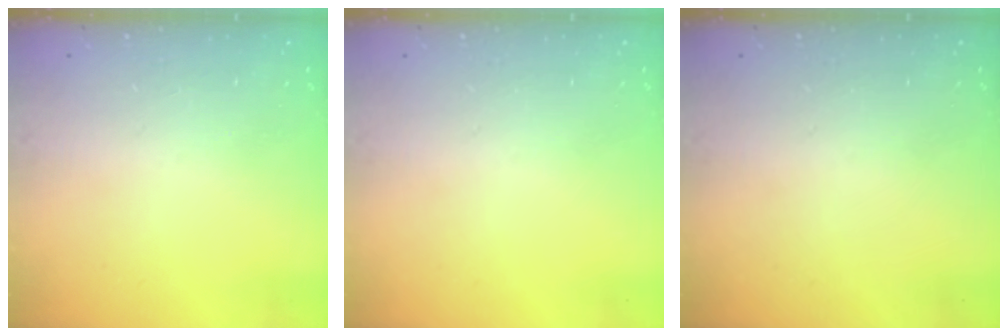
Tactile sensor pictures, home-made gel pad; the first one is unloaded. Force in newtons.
{"total": 0.0}
{"total": 0.0}